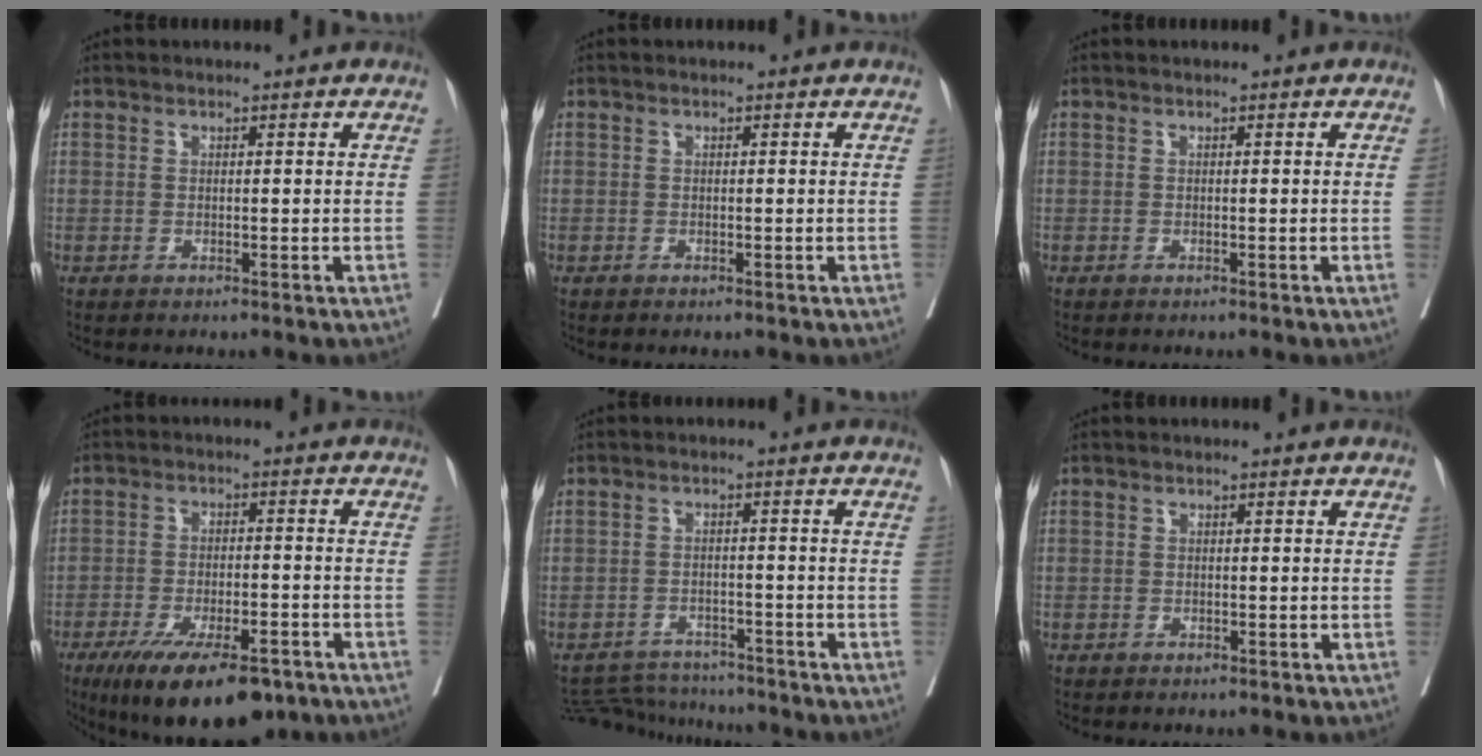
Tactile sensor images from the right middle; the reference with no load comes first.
{"total": 0.0}
{"total": 0.0}
{"total": 14.2, "force": [-9.8, 4.2, 9.3], "torque": [-0.149, -0.020, -0.153]}
{"total": 7.9, "force": [-7.8, 1.3, 0.3], "torque": [-0.012, 0.003, -0.118]}
{"total": 0.9, "force": [-0.4, 0.8, -0.1], "torque": [-0.004, 0.007, -0.010]}